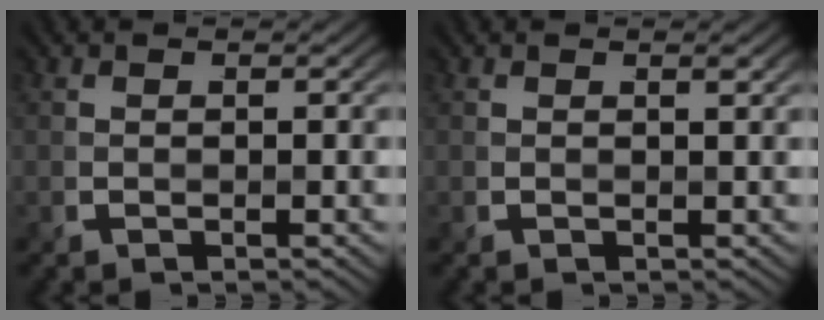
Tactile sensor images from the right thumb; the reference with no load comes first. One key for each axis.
{"total": 0.7, "fx": 0.4, "fy": 0.1, "fz": 0.5, "tx": -0.009, "ty": 0.000, "tz": 0.006}